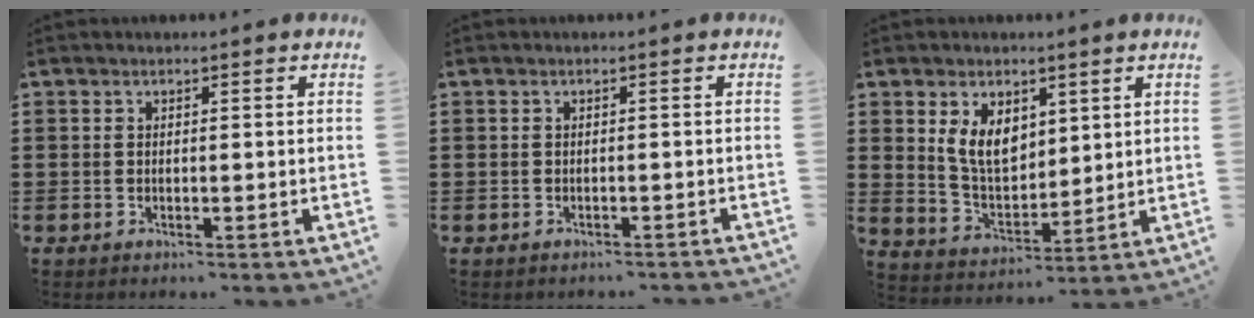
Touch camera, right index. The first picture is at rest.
{"total": 0.7, "force": [-0.7, -0.1, 0.2], "torque": [-0.006, -0.004, -0.014]}
{"total": 6.9, "force": [3.0, 4.4, 4.4], "torque": [-0.093, 0.004, 0.056]}